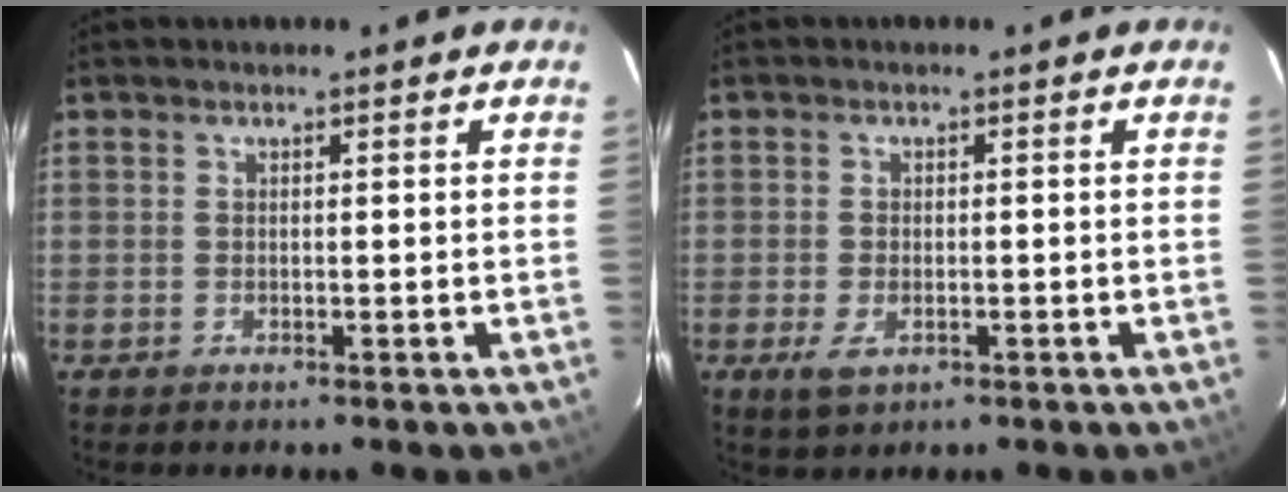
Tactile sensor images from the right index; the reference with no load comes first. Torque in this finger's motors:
{"motor_torque": [0.32, -0.20, 0.21, 0.04]}